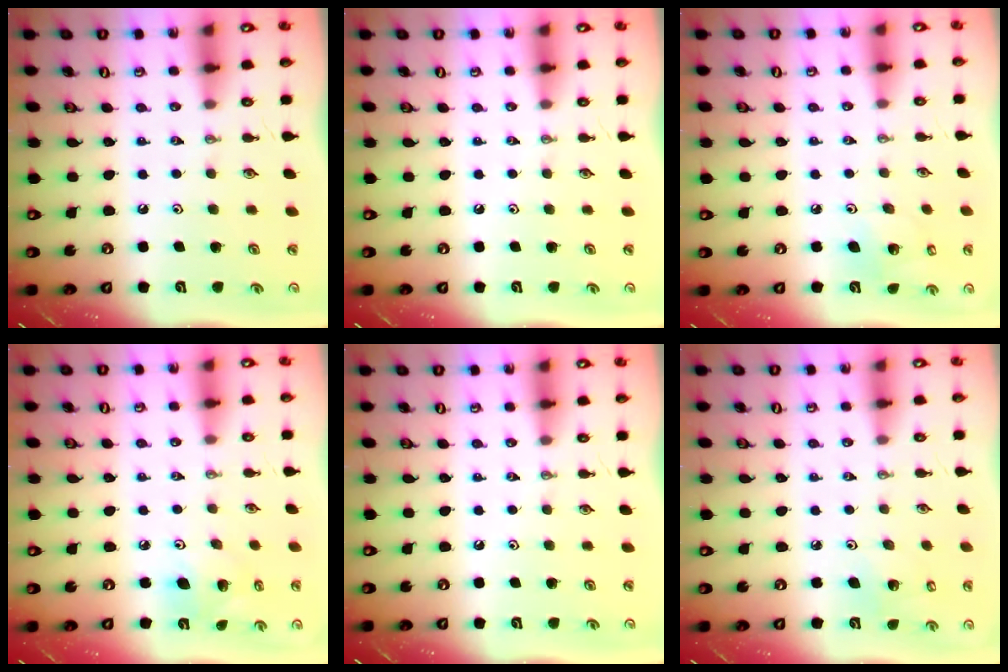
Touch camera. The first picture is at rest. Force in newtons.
{"total": 0.0}
{"total": 5.3, "press": 4.8, "slide": 2.3}
{"total": 8.0, "press": 7.8, "slide": 1.7}
{"total": 0.0}
{"total": 3.5, "press": 3.4, "slide": 1.1}